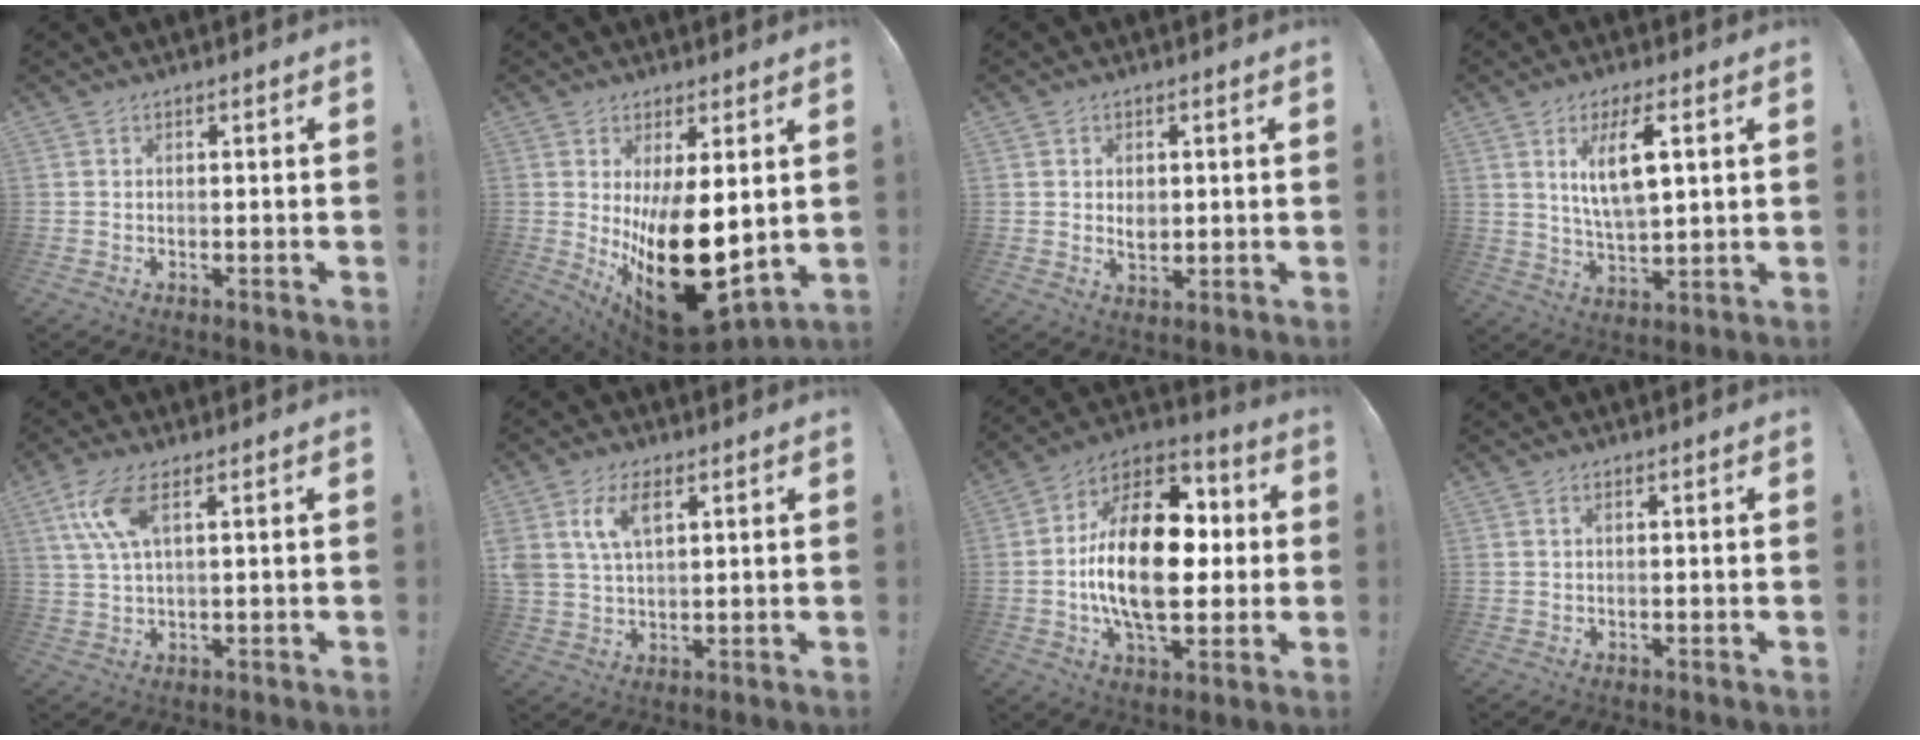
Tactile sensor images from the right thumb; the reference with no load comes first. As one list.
[{"total": 22.4, "force": [-1.3, 11.0, 19.5], "torque": [-0.294, -0.027, 0.008]}, {"total": 4.2, "force": [1.1, 3.5, 2.1], "torque": [-0.021, -0.005, 0.017]}, {"total": 10.6, "force": [4.0, 3.5, 9.2], "torque": [-0.167, -0.011, 0.063]}, {"total": 8.9, "force": [3.7, 2.7, 7.6], "torque": [-0.151, -0.007, 0.072]}, {"total": 8.9, "force": [3.8, 5.0, 6.3], "torque": [-0.128, -0.004, 0.068]}, {"total": 24.8, "force": [-0.6, 13.6, 20.7], "torque": [-0.368, 0.008, -0.011]}, {"total": 0.7, "force": [0.2, 0.2, 0.6], "torque": [-0.013, 0.003, 0.004]}]